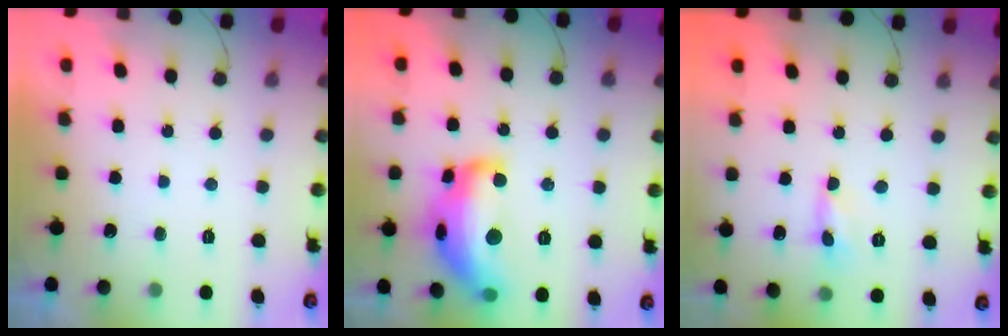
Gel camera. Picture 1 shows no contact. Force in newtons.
{"total": 19.5, "press": 19.5, "slide": 1.0}
{"total": 0.0}